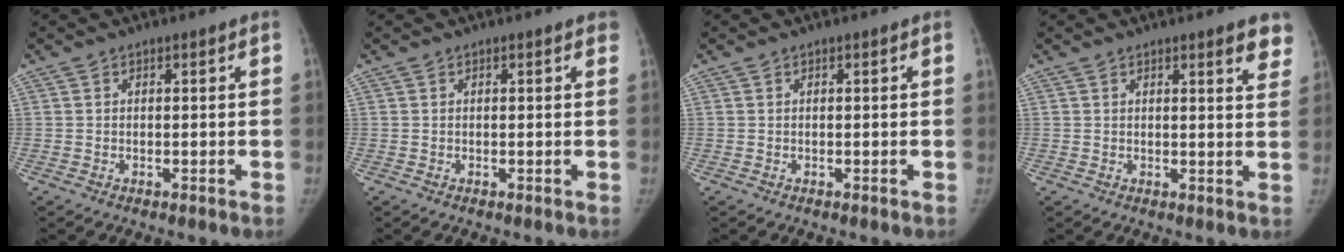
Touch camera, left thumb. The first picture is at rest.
{"total": 0.8, "force": [0.6, 0.4, 0.4], "torque": [0.000, 0.001, 0.003]}
{"total": 0.0}
{"total": 4.8, "force": [3.4, 1.2, 3.2], "torque": [-0.019, -0.016, 0.034]}